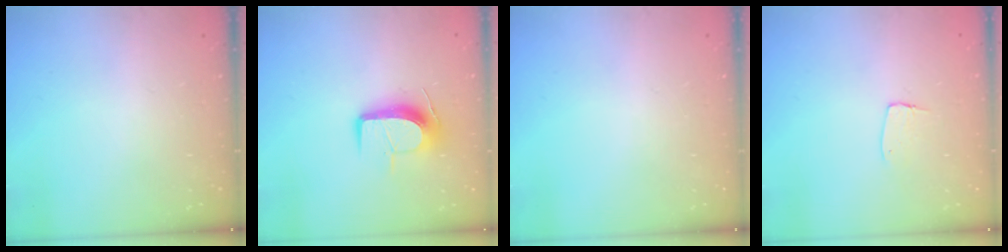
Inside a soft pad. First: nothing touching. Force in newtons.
{"total": 11.1, "press": 11.1, "slide": 0.5}
{"total": 0.0}
{"total": 4.6, "press": 4.6, "slide": 0.3}